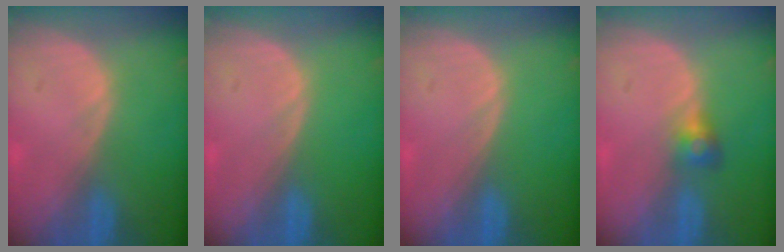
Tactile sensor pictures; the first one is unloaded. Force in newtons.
{"total": 0.0}
{"total": 0.0}
{"total": 2.8, "press": 2.6, "slide": 0.9}